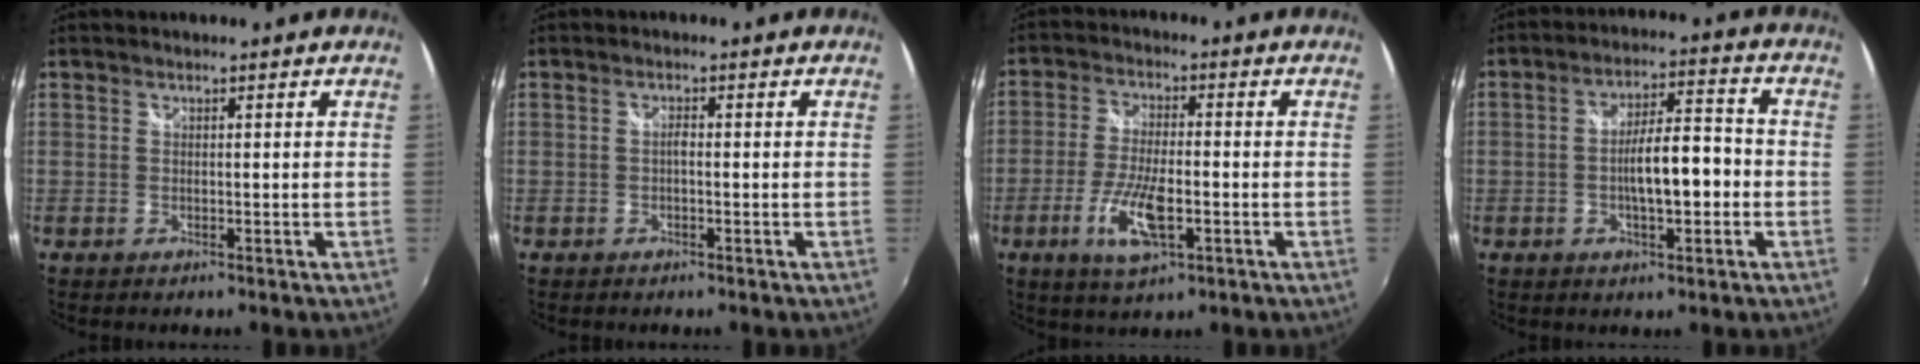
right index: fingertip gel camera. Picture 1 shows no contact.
{"total": 1.0, "force": [-0.3, 0.4, 0.8], "torque": [-0.017, 0.004, -0.007]}
{"total": 9.6, "force": [-3.5, 3.1, 8.4], "torque": [-0.174, -0.011, -0.067]}
{"total": 9.2, "force": [-2.0, 2.5, 8.6], "torque": [-0.145, 0.010, -0.024]}